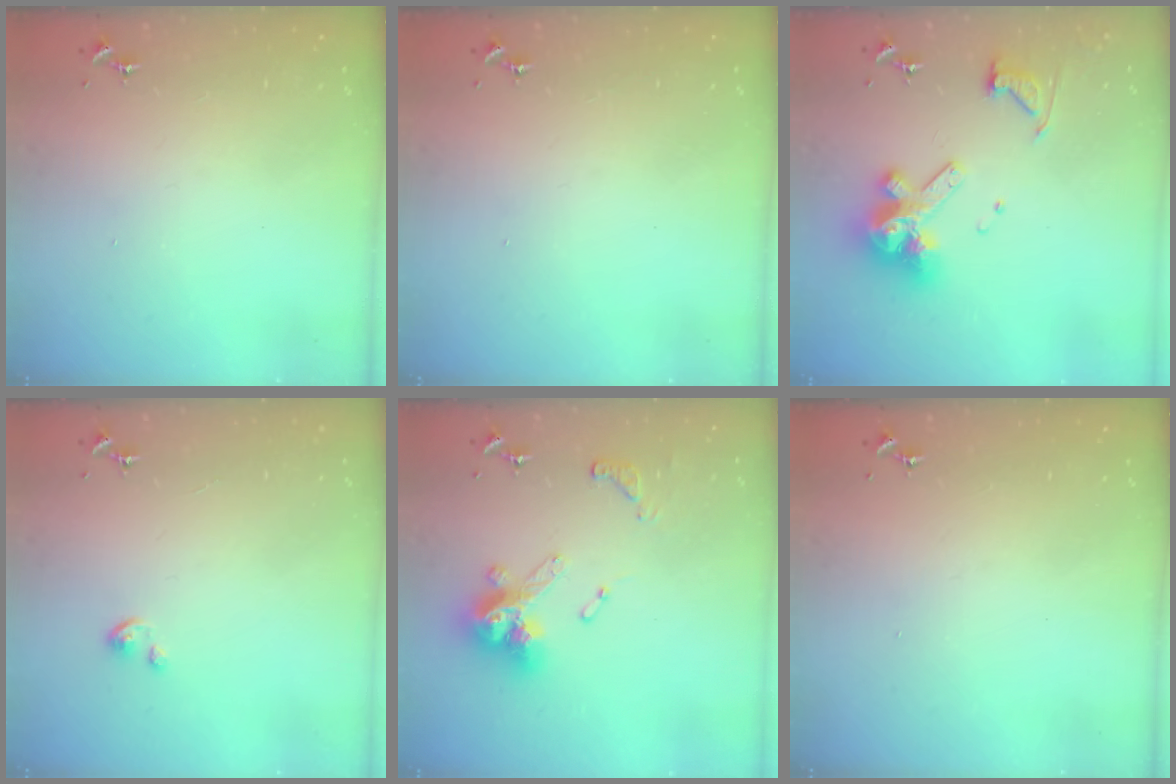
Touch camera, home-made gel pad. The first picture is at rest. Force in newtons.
{"total": 0.0}
{"total": 16.5, "press": 16.4, "slide": 1.6}
{"total": 1.9, "press": 1.9, "slide": 0.2}
{"total": 15.9, "press": 15.9, "slide": 1.1}
{"total": 0.0}